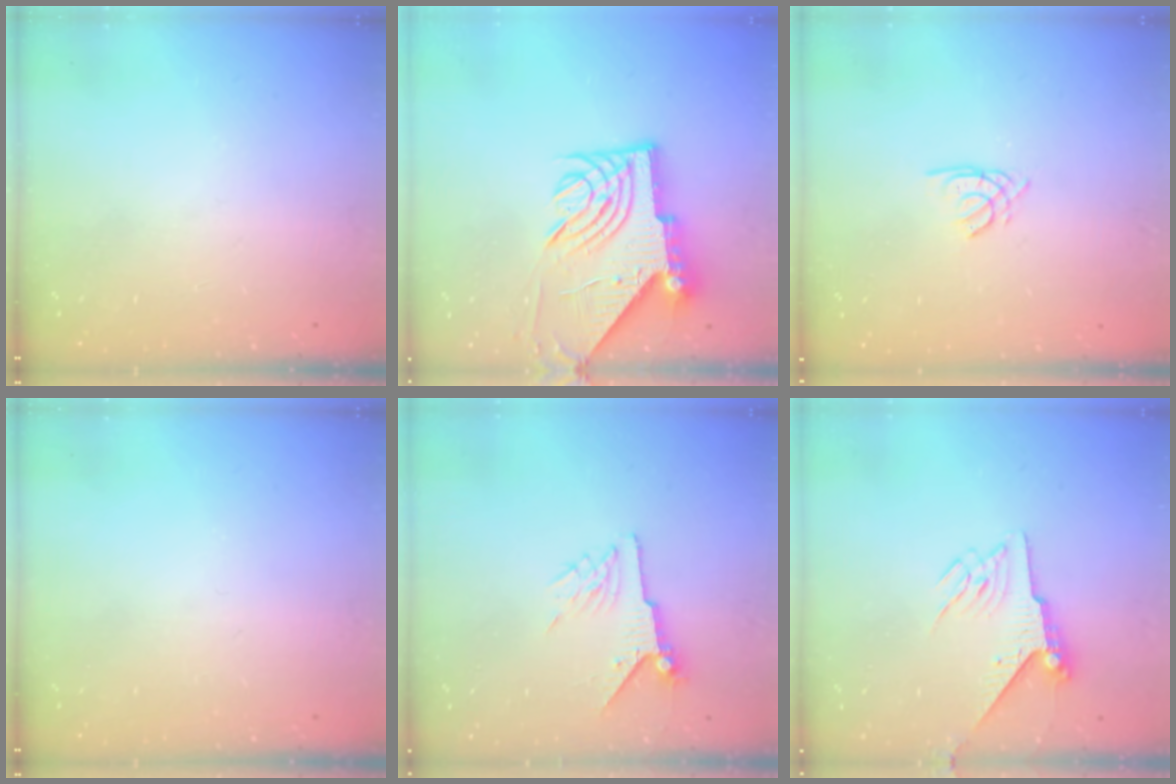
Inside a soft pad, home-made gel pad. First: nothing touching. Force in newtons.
{"total": 11.4, "press": 11.3, "slide": 1.6}
{"total": 1.6, "press": 1.5, "slide": 0.4}
{"total": 0.0}
{"total": 6.8, "press": 6.7, "slide": 1.0}
{"total": 8.1, "press": 8.0, "slide": 1.3}